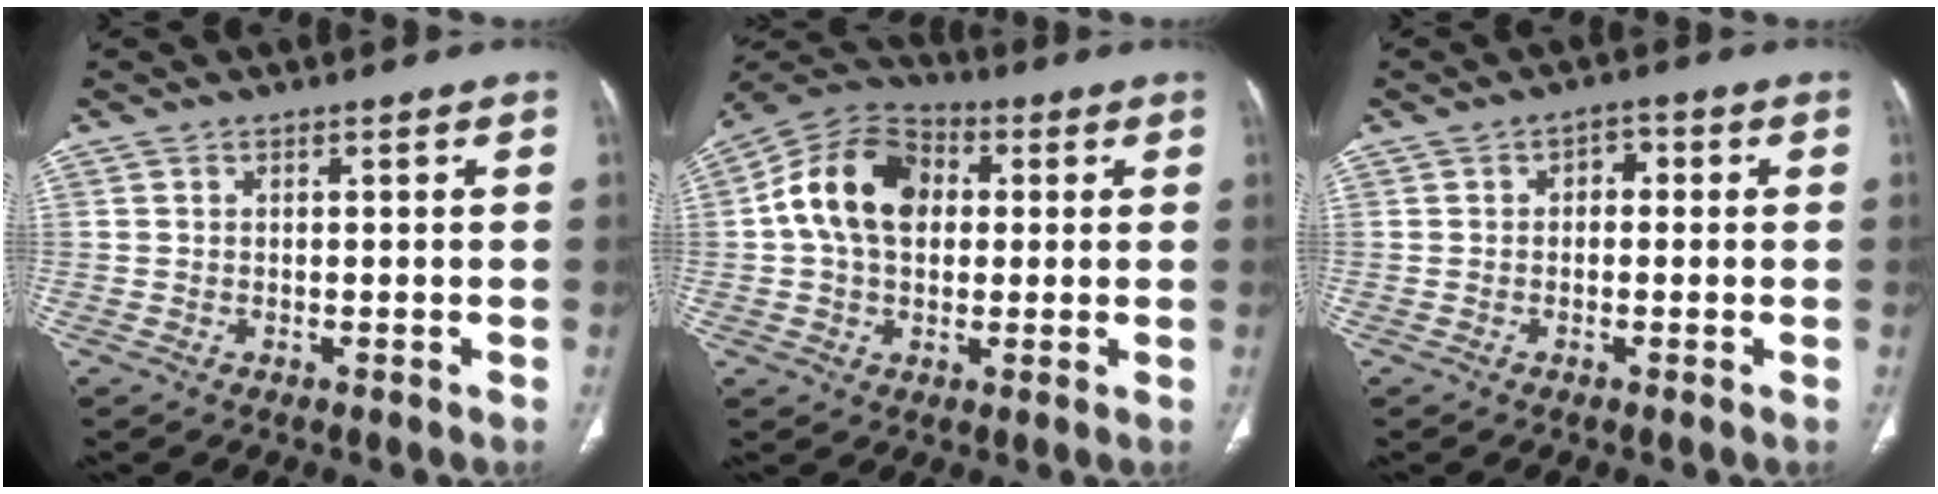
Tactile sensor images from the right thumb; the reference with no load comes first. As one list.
[{"total": 14.9, "force": [2.0, 10.5, 10.3], "torque": [-0.166, 0.024, 0.024]}, {"total": 2.7, "force": [0.2, 1.9, 1.9], "torque": [-0.012, 0.010, -0.005]}]